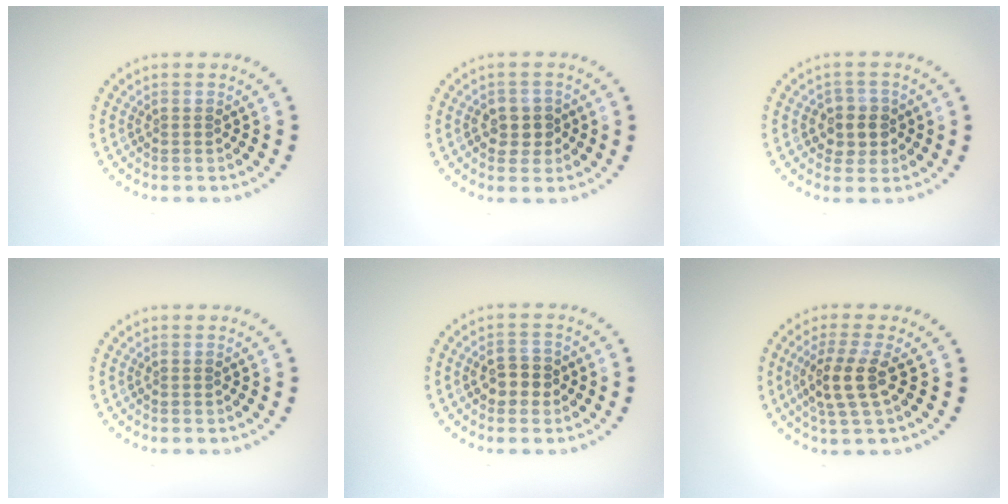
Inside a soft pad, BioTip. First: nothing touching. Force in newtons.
{"total": 2.5, "press": 2.5, "slide": 0.4}
{"total": 2.6, "press": 2.4, "slide": 0.8}
{"total": 0.0}
{"total": 2.5, "press": 2.5, "slide": 0.4}
{"total": 3.4, "press": 3.0, "slide": 1.7}